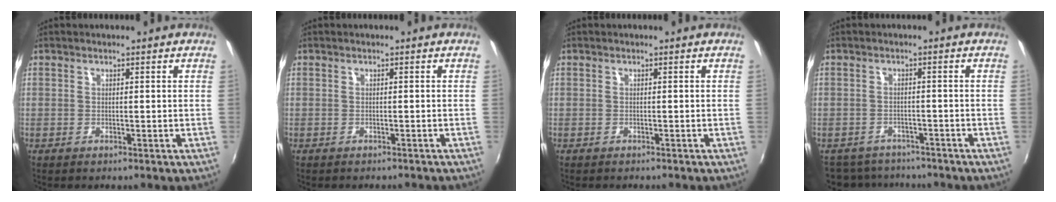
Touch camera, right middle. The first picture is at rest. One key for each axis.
{"total": 1.6, "fx": -1.5, "fy": 0.4, "fz": 0.5, "tx": -0.013, "ty": -0.007, "tz": -0.018}
{"total": 0.6, "fx": -0.6, "fy": 0.0, "fz": 0.2, "tx": -0.003, "ty": -0.001, "tz": -0.008}
{"total": 9.4, "fx": -8.3, "fy": 3.8, "fz": 2.3, "tx": -0.065, "ty": -0.001, "tz": -0.120}